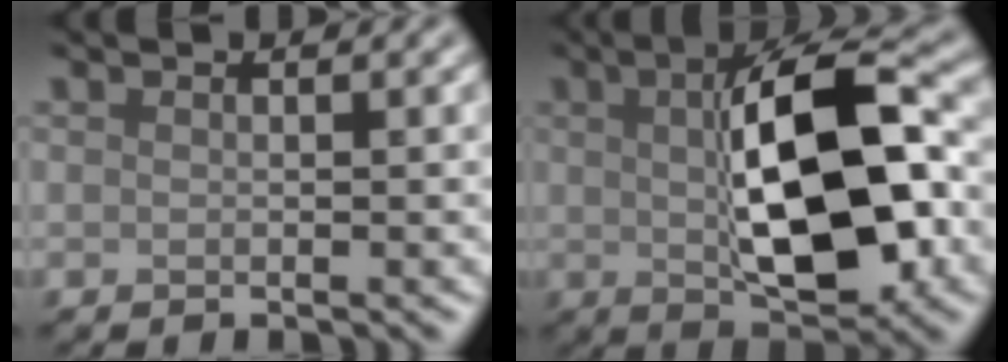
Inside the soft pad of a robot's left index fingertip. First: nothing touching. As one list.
[{"total": 11.4, "force": [0.5, 4.5, 10.5], "torque": [-0.165, 0.008, 0.009]}]